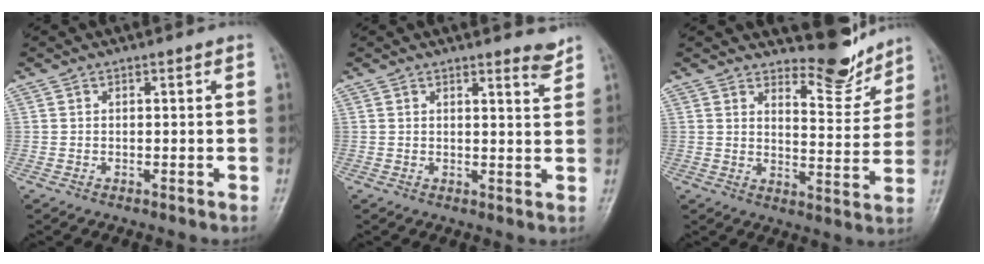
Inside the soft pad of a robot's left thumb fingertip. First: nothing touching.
{"total": 2.7, "force": [2.4, 0.3, 1.2], "torque": [-0.010, -0.025, 0.029]}
{"total": 8.5, "force": [7.7, 2.6, 2.6], "torque": [-0.008, -0.073, 0.114]}